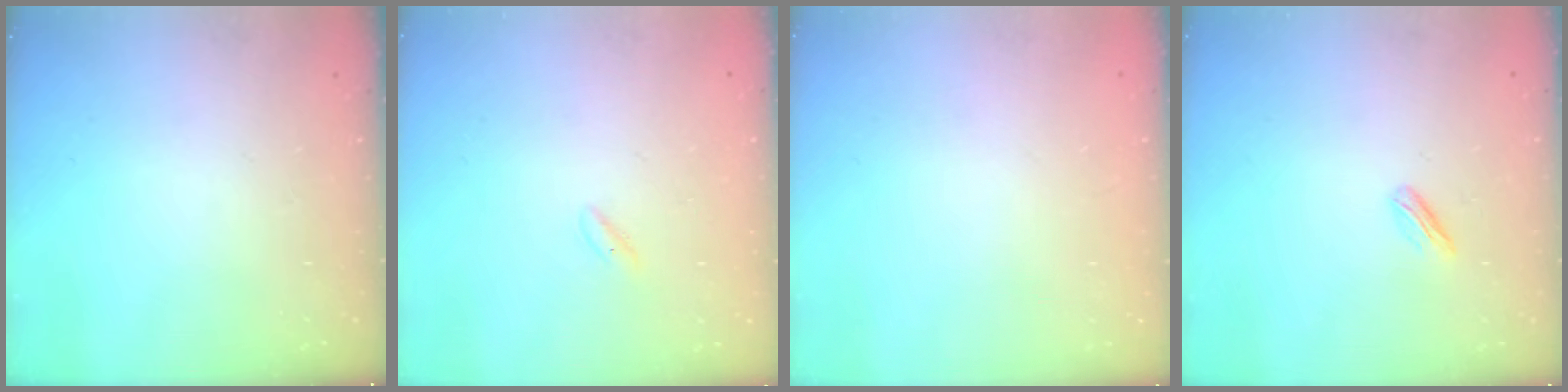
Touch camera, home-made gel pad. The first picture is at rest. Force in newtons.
{"total": 1.2, "press": 0.9, "slide": 0.8}
{"total": 2.2, "press": 2.2, "slide": 0.1}
{"total": 2.4, "press": 2.3, "slide": 0.7}